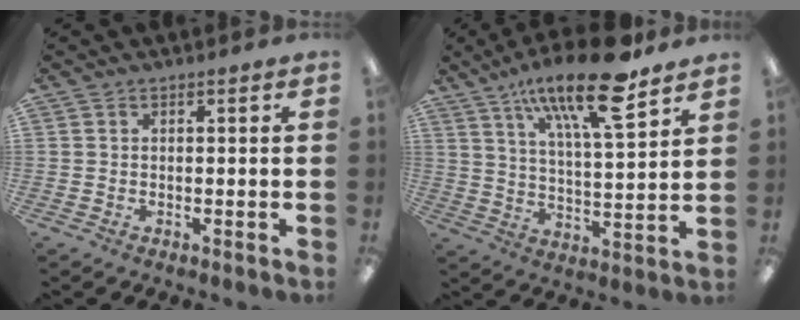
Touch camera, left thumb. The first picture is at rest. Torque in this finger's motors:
{"motor_torque": [0.16, 0.19, 1.66, -1.08, 0.24]}